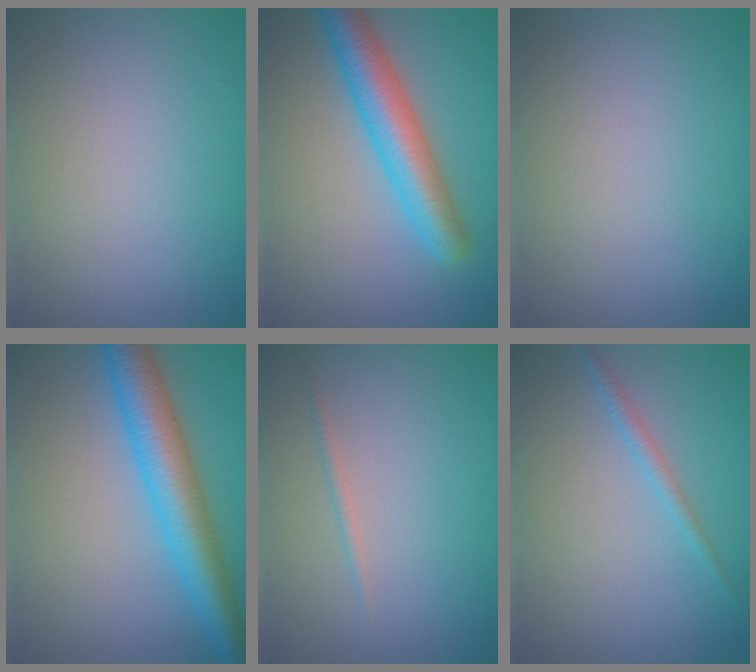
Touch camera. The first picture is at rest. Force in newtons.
{"total": 5.6, "press": 5.6, "slide": 0.1}
{"total": 0.0}
{"total": 6.5, "press": 6.5, "slide": 0.1}
{"total": 0.6, "press": 0.6, "slide": 0.0}
{"total": 1.2, "press": 1.2, "slide": 0.1}